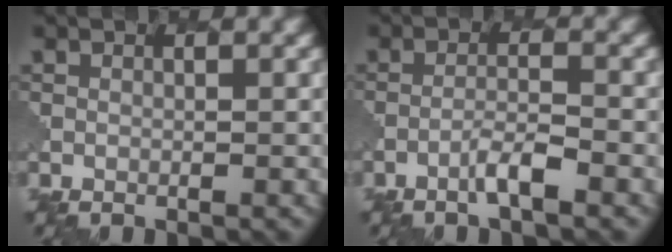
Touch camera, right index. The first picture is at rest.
{"total": 2.4, "force": [-1.4, 0.2, 1.9], "torque": [-0.037, 0.006, -0.031]}